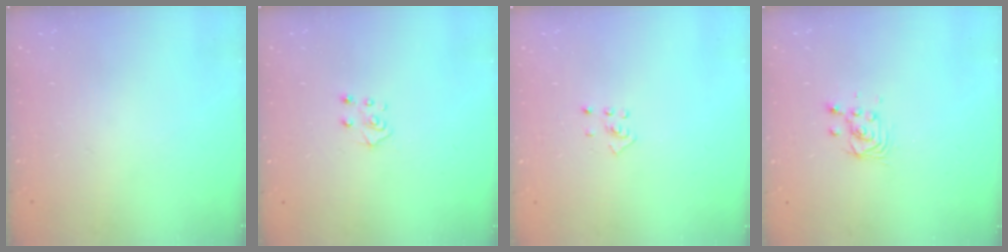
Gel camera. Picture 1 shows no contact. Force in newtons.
{"total": 4.8, "press": 4.8, "slide": 0.4}
{"total": 2.5, "press": 2.4, "slide": 0.8}
{"total": 3.4, "press": 3.4, "slide": 0.2}